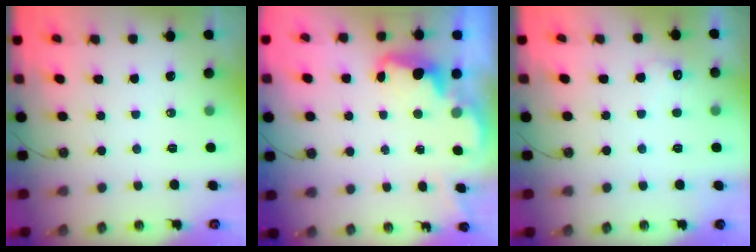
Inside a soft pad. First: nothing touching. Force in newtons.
{"total": 2.4, "press": 2.3, "slide": 0.6}
{"total": 5.0, "press": 4.8, "slide": 1.3}